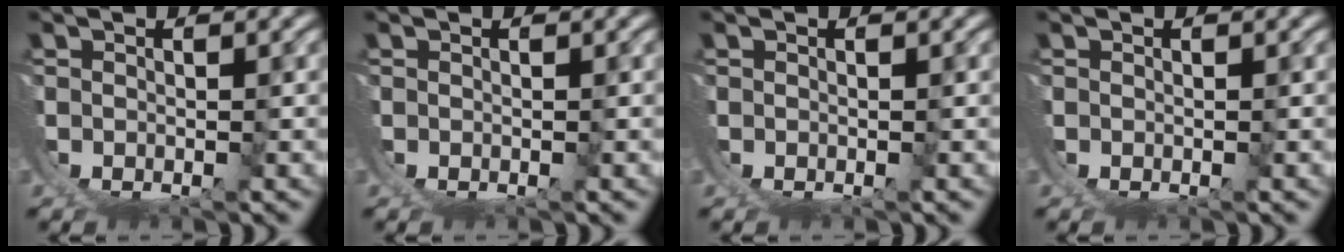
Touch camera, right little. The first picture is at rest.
{"total": 0.0}
{"total": 0.0}
{"total": 0.0}